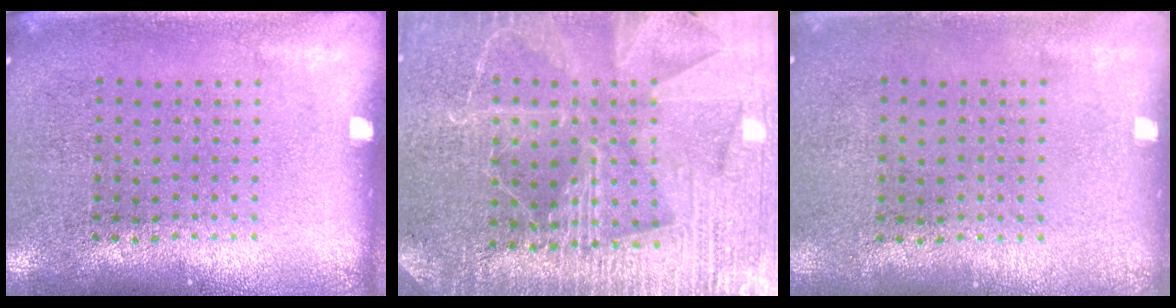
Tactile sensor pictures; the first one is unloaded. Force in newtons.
{"total": 4.2, "press": 3.9, "slide": 1.4}
{"total": 0.0}